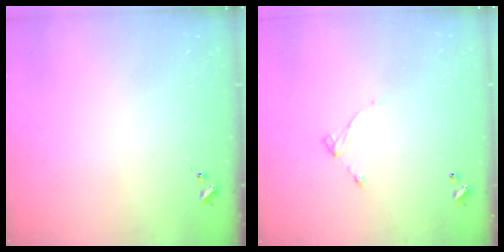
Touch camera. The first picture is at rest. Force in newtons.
{"total": 5.7, "press": 5.7, "slide": 0.5}